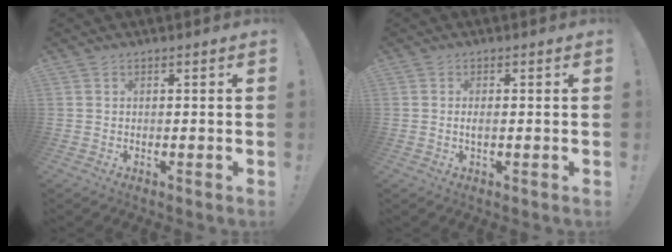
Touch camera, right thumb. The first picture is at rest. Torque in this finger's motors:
{"motor_torque": [-0.23, -0.07, -0.28, 0.27, -0.01]}